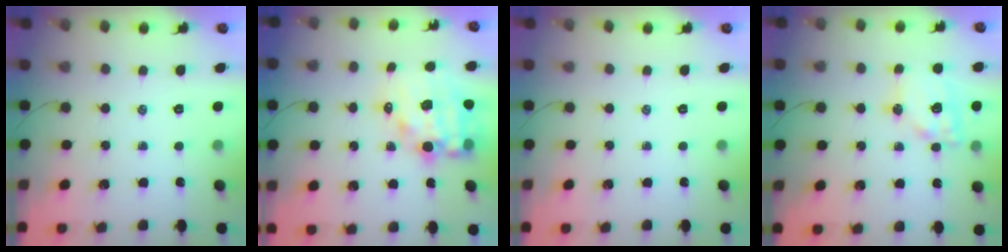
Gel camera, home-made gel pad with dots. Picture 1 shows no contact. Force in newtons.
{"total": 14.7, "press": 14.3, "slide": 3.5}
{"total": 0.0}
{"total": 14.4, "press": 14.1, "slide": 2.8}